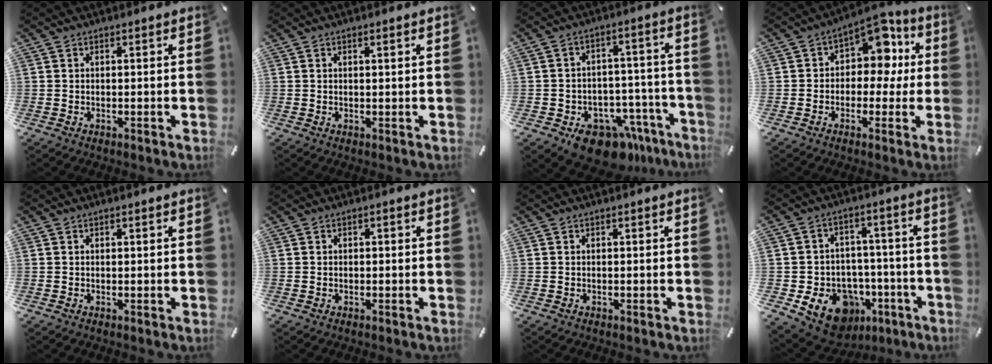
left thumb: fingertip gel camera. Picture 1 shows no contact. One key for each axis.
{"total": 0.8, "fx": 0.3, "fy": 0.0, "fz": 0.8, "tx": -0.013, "ty": -0.001, "tz": 0.005}
{"total": 11.8, "fx": -8.1, "fy": 6.8, "fz": 5.1, "tx": -0.046, "ty": 0.060, "tz": -0.127}
{"total": 9.4, "fx": 3.1, "fy": 7.1, "fz": 5.3, "tx": -0.070, "ty": -0.024, "tz": 0.054}
{"total": 0.0}
{"total": 0.6, "fx": -0.1, "fy": 0.4, "fz": 0.5, "tx": -0.009, "ty": 0.000, "tz": -0.003}
{"total": 0.0}
{"total": 14.0, "fx": -6.9, "fy": 10.5, "fz": 6.2, "tx": -0.089, "ty": 0.043, "tz": -0.106}